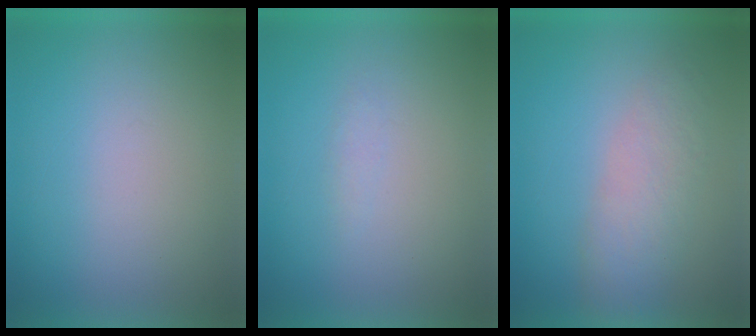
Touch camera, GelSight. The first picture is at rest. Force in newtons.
{"total": 1.0}
{"total": 2.9}